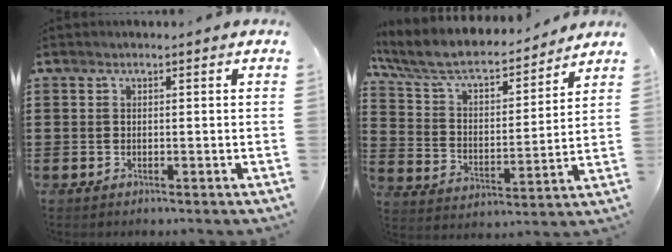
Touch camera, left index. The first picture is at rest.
{"total": 7.7, "force": [6.7, 1.9, 3.4], "torque": [-0.094, -0.043, 0.112]}